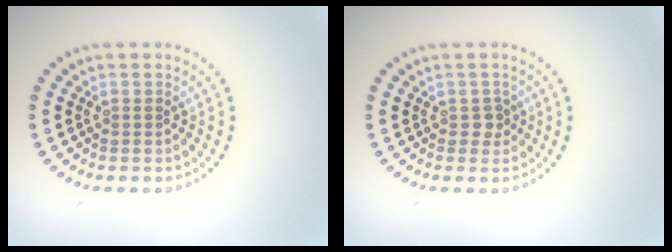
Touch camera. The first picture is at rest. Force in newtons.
{"total": 1.1, "press": 1.0, "slide": 0.4}